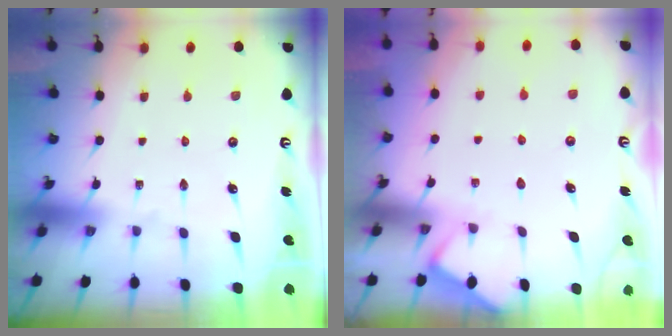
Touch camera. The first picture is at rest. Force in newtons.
{"total": 3.9, "press": 3.9, "slide": 0.5}